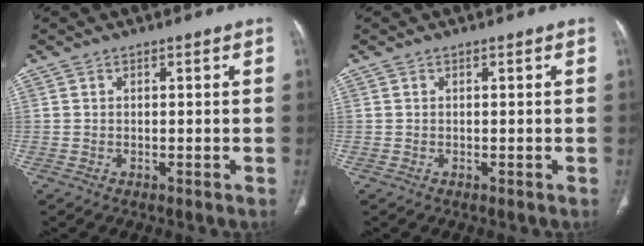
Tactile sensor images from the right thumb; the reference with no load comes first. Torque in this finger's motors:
{"motor_torque": [-0.05, 0.03, -0.13, 0.02, 0.02]}